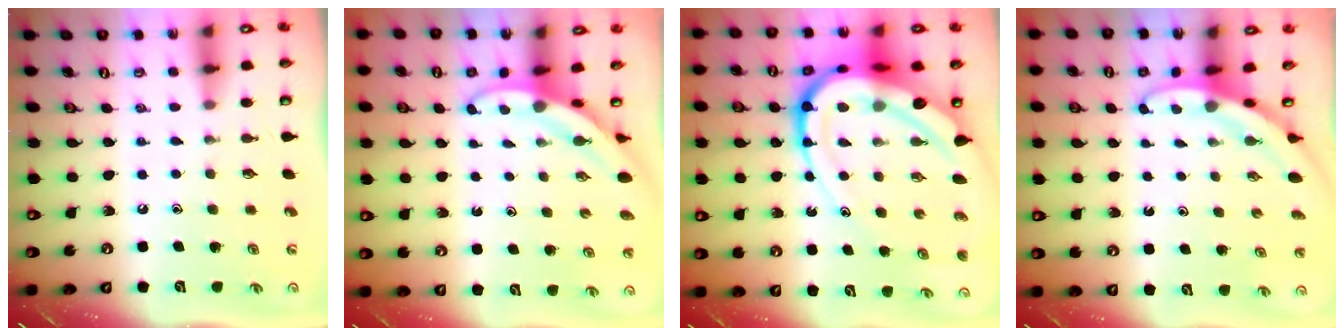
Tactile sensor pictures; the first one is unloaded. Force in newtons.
{"total": 3.8, "press": 3.8, "slide": 0.2}
{"total": 22.8, "press": 22.6, "slide": 2.4}
{"total": 2.9, "press": 2.9, "slide": 0.2}